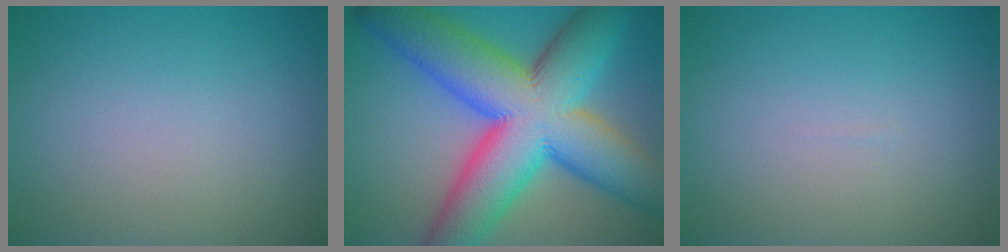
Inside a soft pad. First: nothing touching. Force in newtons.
{"total": 16.9, "press": 16.9, "slide": 0.3}
{"total": 0.0}